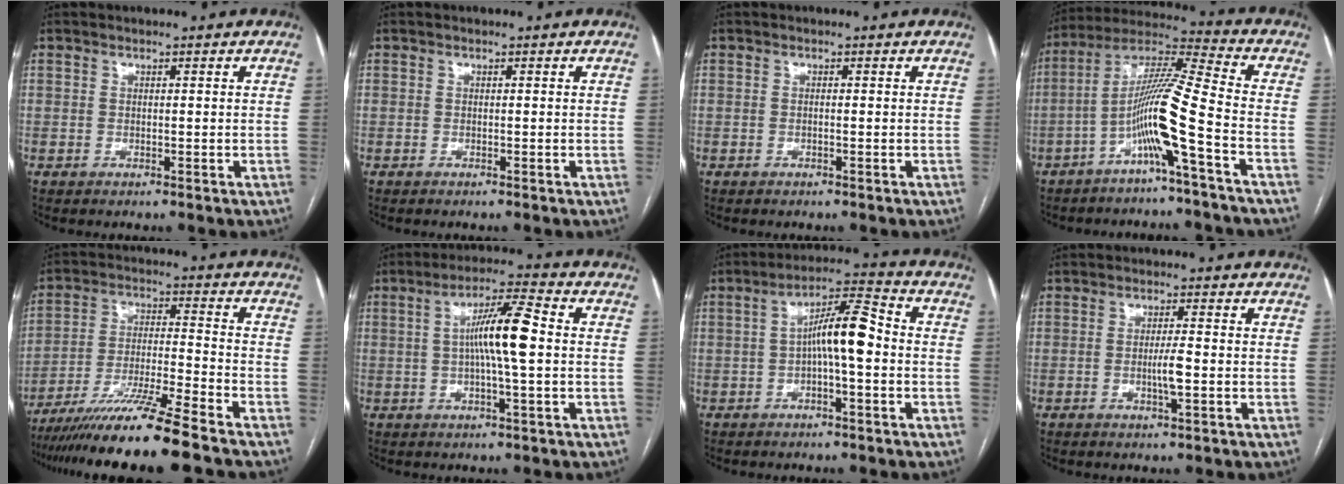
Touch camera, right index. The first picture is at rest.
{"total": 0.0}
{"total": 0.0}
{"total": 11.5, "force": [-4.5, -1.6, 10.4], "torque": [-0.202, 0.013, -0.091]}
{"total": 14.0, "force": [-11.3, -1.9, 8.0], "torque": [-0.133, -0.026, -0.195]}
{"total": 9.2, "force": [0.4, 0.5, 9.2], "torque": [-0.165, 0.014, -0.001]}
{"total": 8.5, "force": [-0.6, 1.4, 8.3], "torque": [-0.145, 0.027, -0.015]}
{"total": 3.2, "force": [-0.7, 0.1, 3.1], "torque": [-0.059, -0.004, -0.013]}